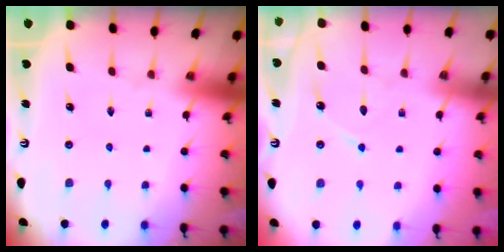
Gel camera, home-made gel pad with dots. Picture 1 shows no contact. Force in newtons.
{"total": 5.9, "press": 5.9, "slide": 0.7}